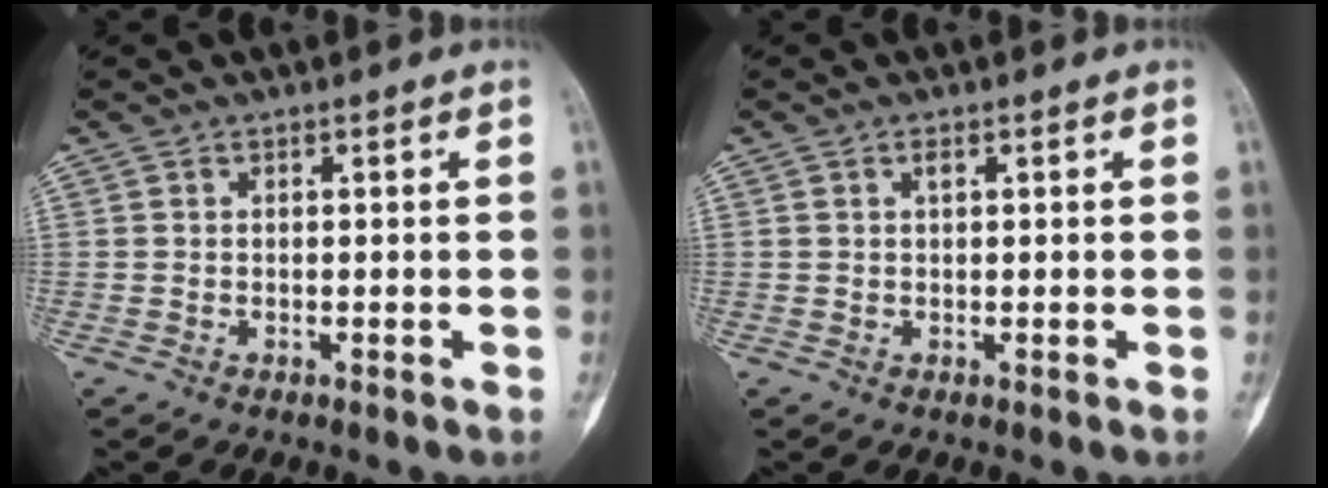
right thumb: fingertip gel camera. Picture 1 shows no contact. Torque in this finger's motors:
{"motor_torque": [0.01, -0.01, -0.01, -0.04, -0.02]}